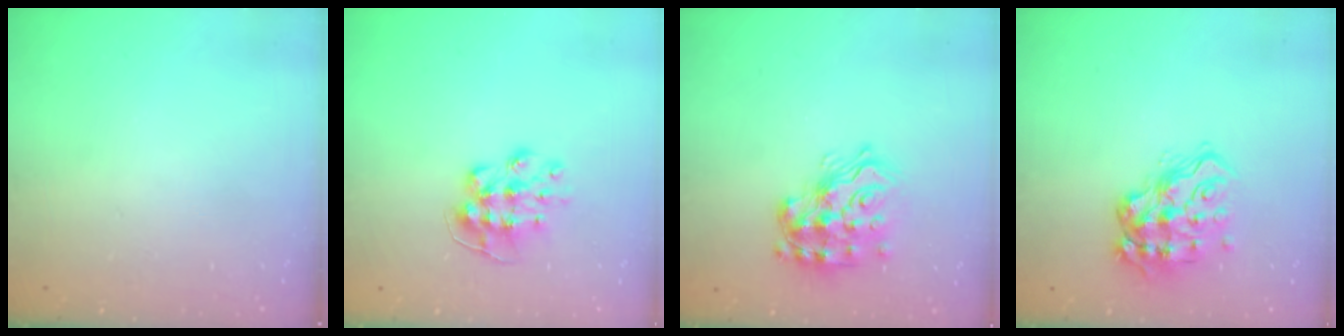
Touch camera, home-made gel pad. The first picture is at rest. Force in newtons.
{"total": 8.6, "press": 8.5, "slide": 0.2}
{"total": 17.0, "press": 17.0, "slide": 1.0}
{"total": 15.7, "press": 15.6, "slide": 1.6}